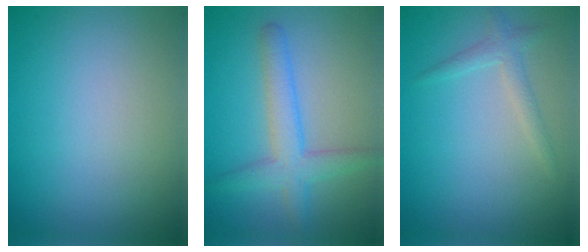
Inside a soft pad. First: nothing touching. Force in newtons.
{"total": 3.7, "press": 3.7, "slide": 0.1}
{"total": 1.6, "press": 1.6, "slide": 0.1}